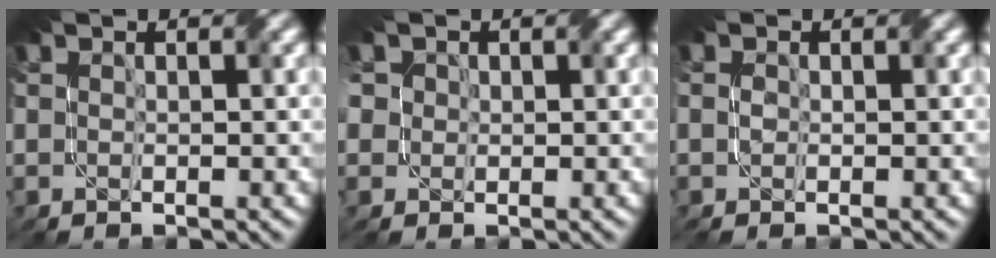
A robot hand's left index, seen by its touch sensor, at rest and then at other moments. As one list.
[{"total": 2.9, "force": [0.8, 2.5, 1.2], "torque": [-0.046, 0.018, 0.015]}, {"total": 0.6, "force": [-0.4, 0.3, 0.4], "torque": [-0.009, 0.001, -0.010]}]